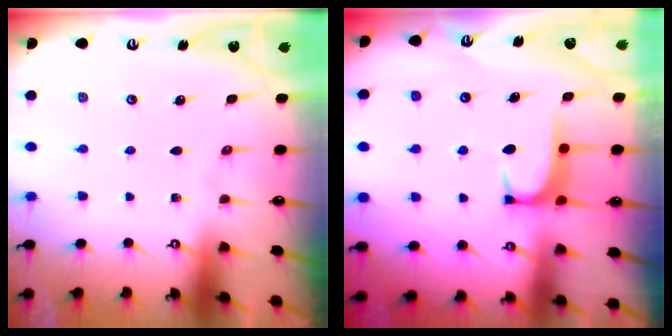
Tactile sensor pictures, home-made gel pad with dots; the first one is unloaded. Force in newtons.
{"total": 1.7, "press": 1.6, "slide": 0.5}